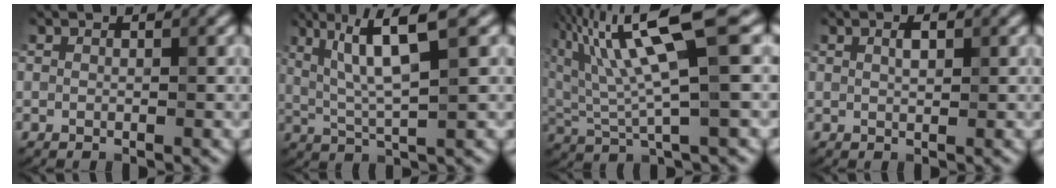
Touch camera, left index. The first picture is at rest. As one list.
[{"total": 7.5, "force": [2.8, 1.3, 6.9], "torque": [-0.123, 0.014, 0.052]}, {"total": 10.7, "force": [4.0, 2.2, 9.7], "torque": [-0.188, 0.015, 0.075]}, {"total": 1.3, "force": [0.5, 0.5, 1.1], "torque": [-0.021, 0.002, 0.010]}]